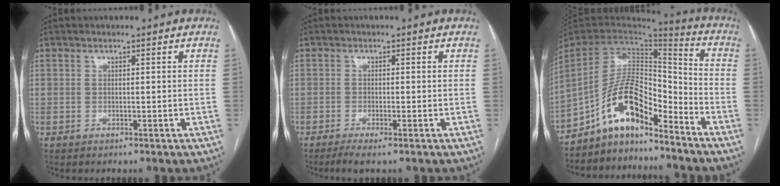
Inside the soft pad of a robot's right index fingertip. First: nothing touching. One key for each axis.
{"total": 2.9, "fx": -1.9, "fy": 0.0, "fz": 2.2, "tx": -0.039, "ty": -0.007, "tz": -0.036}
{"total": 12.5, "fx": -9.3, "fy": 4.2, "fz": 7.1, "tx": -0.131, "ty": 0.036, "tz": -0.169}